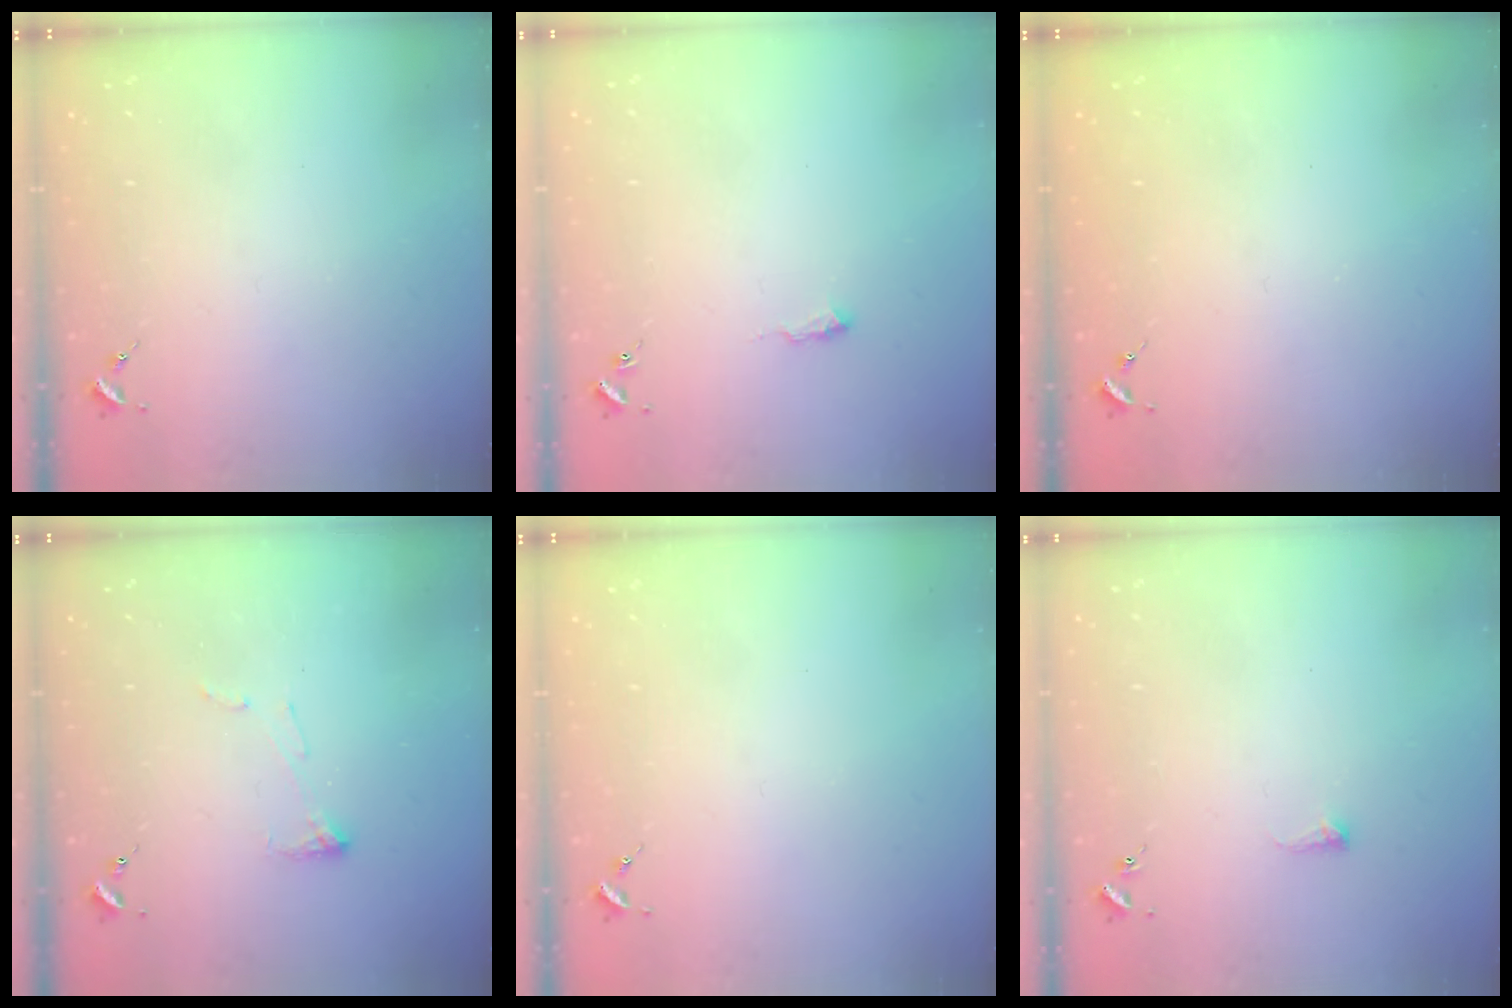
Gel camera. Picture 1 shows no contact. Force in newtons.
{"total": 6.0, "press": 6.0, "slide": 0.6}
{"total": 0.7, "press": 0.7, "slide": 0.1}
{"total": 4.1, "press": 4.0, "slide": 0.7}
{"total": 0.0}
{"total": 4.3, "press": 4.3, "slide": 0.7}